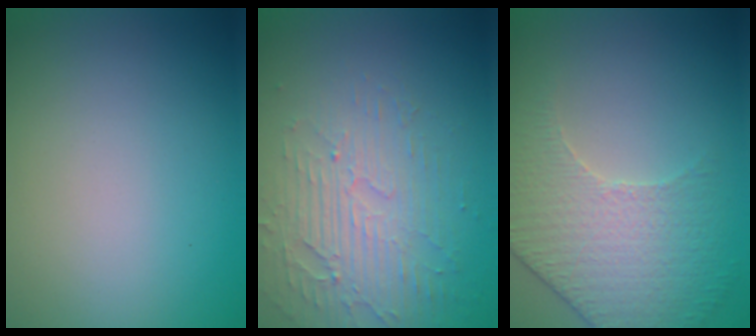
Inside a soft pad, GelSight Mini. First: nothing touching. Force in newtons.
{"total": 3.7, "press": 3.2, "slide": 1.8}
{"total": 4.3, "press": 4.0, "slide": 1.5}